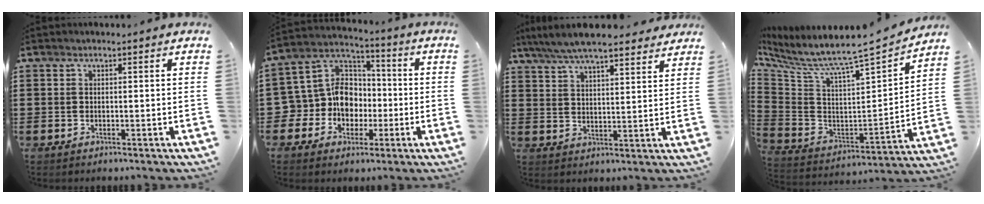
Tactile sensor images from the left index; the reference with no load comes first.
{"total": 10.5, "force": [-2.6, 9.4, 3.9], "torque": [-0.113, 0.017, -0.048]}
{"total": 7.0, "force": [6.3, 0.9, 2.9], "torque": [-0.076, -0.017, 0.114]}
{"total": 5.6, "force": [5.1, -0.3, 2.4], "torque": [-0.077, -0.066, 0.069]}